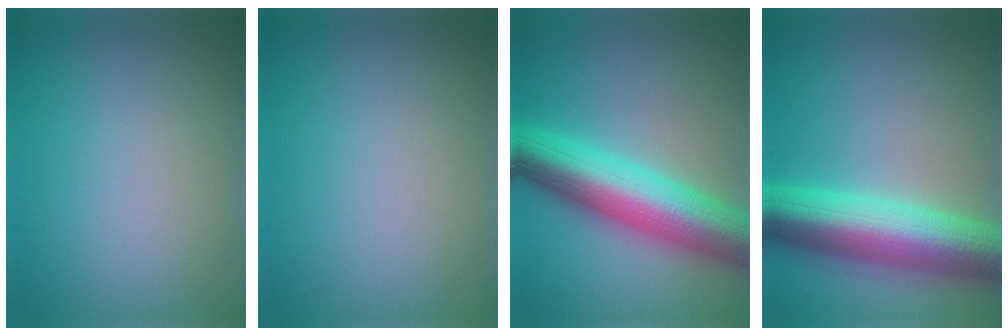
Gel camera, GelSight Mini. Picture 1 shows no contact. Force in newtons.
{"total": 0.0}
{"total": 10.7, "press": 10.7, "slide": 0.1}
{"total": 10.7, "press": 10.7, "slide": 0.1}